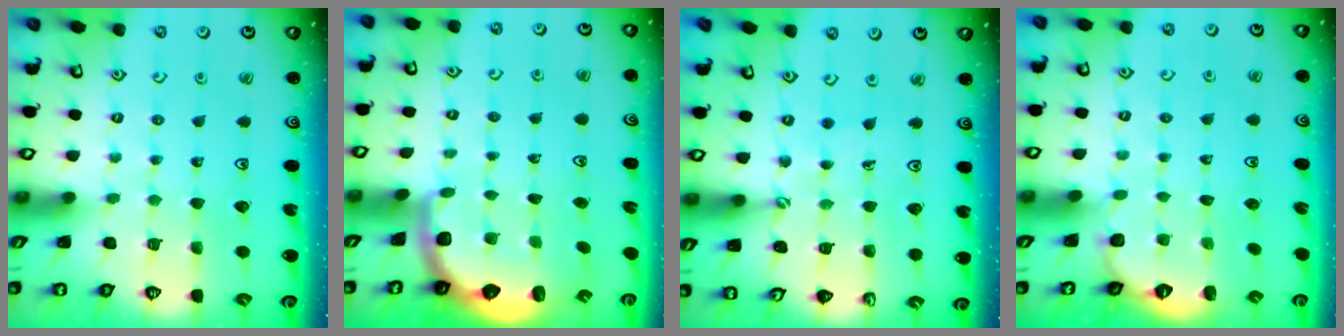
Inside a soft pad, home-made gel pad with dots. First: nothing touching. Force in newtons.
{"total": 3.0, "press": 2.1, "slide": 2.1}
{"total": 1.2, "press": 1.2, "slide": 0.2}
{"total": 2.0, "press": 0.6, "slide": 1.9}